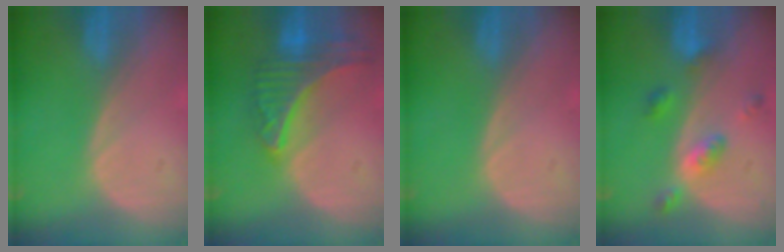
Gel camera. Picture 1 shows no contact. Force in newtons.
{"total": 9.1, "press": 8.0, "slide": 4.3}
{"total": 0.0}
{"total": 5.3, "press": 4.7, "slide": 2.4}